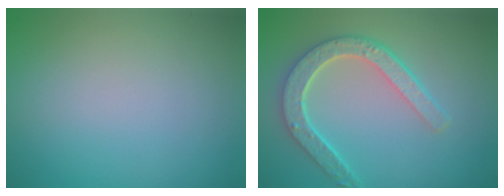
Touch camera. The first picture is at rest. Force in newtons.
{"total": 5.1, "press": 4.0, "slide": 3.2}